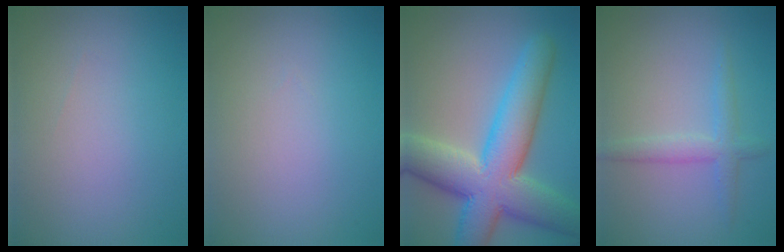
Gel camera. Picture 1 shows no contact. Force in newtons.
{"total": 0.0}
{"total": 10.9, "press": 10.9, "slide": 0.4}
{"total": 2.4, "press": 2.4, "slide": 0.2}